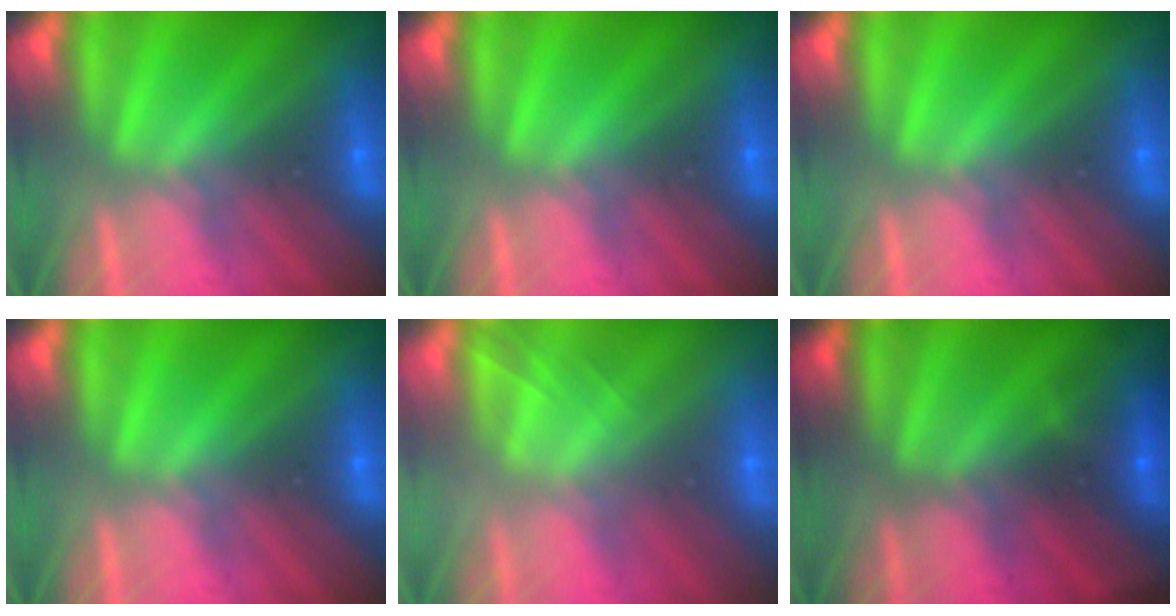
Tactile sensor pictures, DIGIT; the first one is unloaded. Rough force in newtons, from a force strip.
{"total": 0.0}
{"total": 0.0}
{"total": 0.0}
{"total": 2.1}
{"total": 2.7}